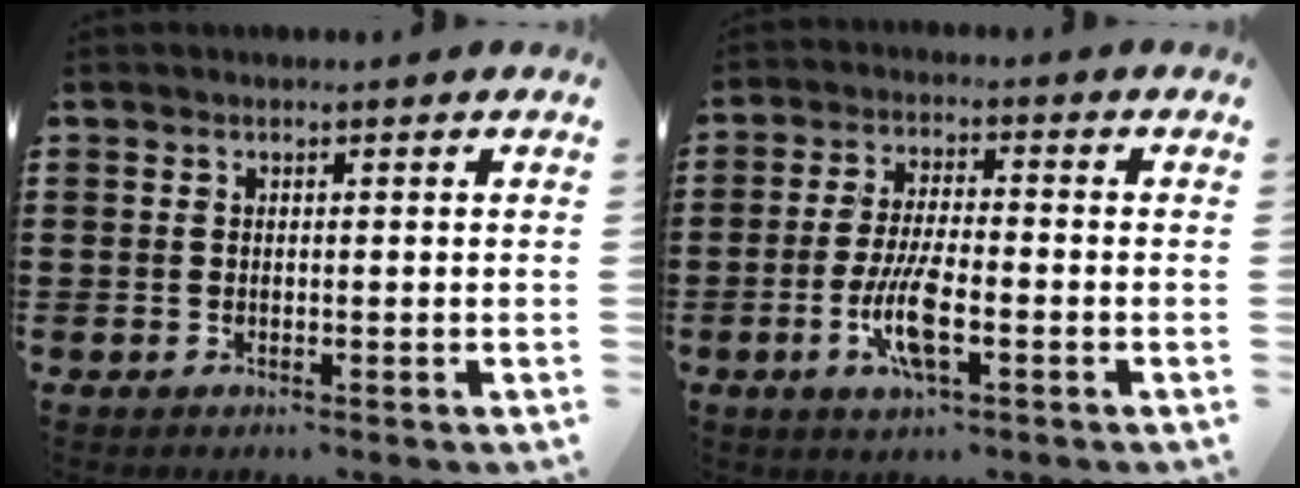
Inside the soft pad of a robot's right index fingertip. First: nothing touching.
{"total": 7.6, "force": [-2.7, 2.1, 6.8], "torque": [-0.150, -0.014, -0.053]}